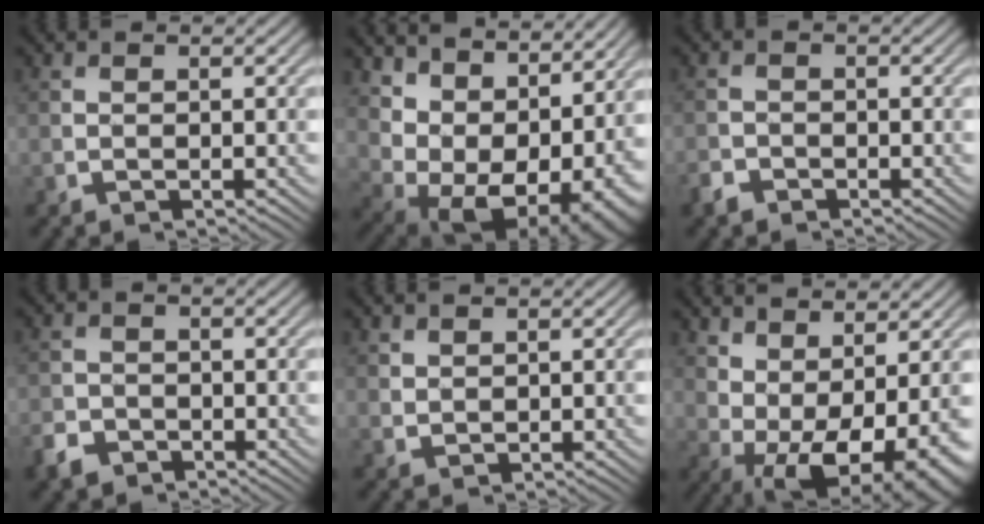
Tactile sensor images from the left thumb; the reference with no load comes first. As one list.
[{"total": 13.6, "force": [6.5, 7.8, 9.1], "torque": [-0.169, 0.007, 0.132]}, {"total": 2.0, "force": [-1.5, 1.2, 0.6], "torque": [-0.012, -0.003, -0.037]}, {"total": 3.2, "force": [-2.2, 2.1, 1.1], "torque": [-0.027, -0.007, -0.051]}, {"total": 1.4, "force": [1.1, 0.7, 0.4], "torque": [-0.013, -0.002, 0.027]}, {"total": 11.0, "force": [-0.1, 5.0, 9.8], "torque": [-0.173, -0.014, 0.024]}]